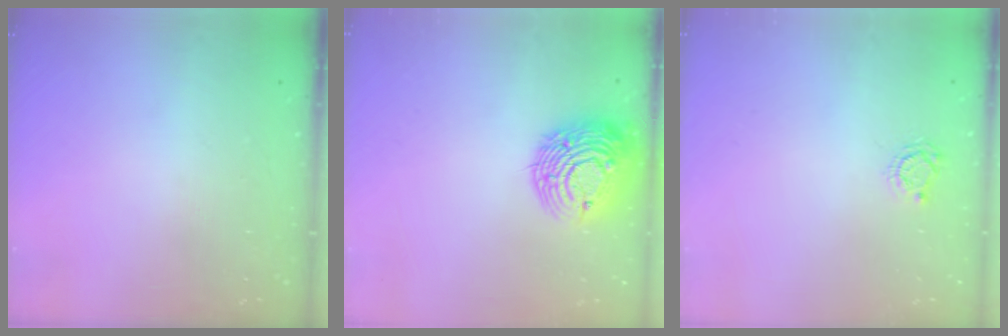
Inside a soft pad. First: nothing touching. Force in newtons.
{"total": 14.8, "press": 14.7, "slide": 1.3}
{"total": 4.8, "press": 4.8, "slide": 0.4}